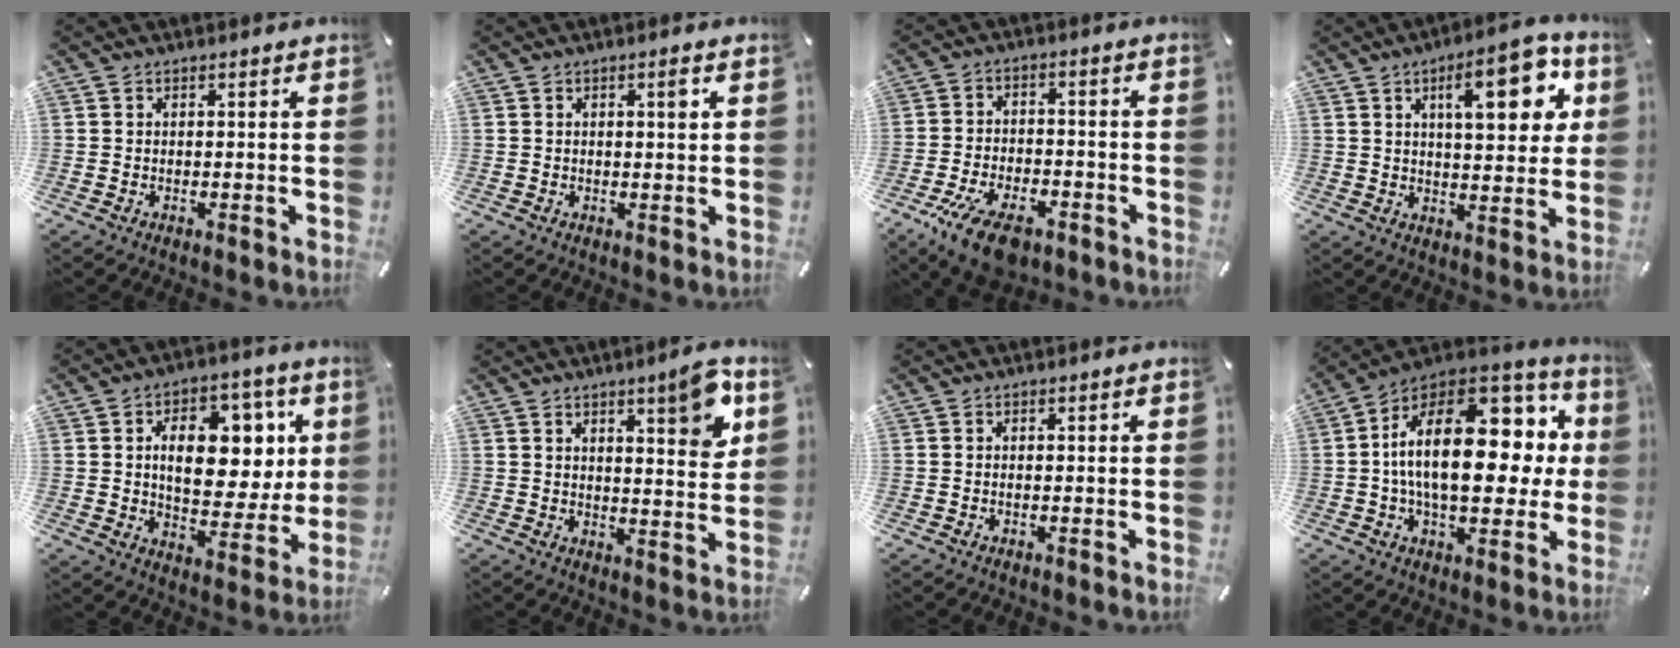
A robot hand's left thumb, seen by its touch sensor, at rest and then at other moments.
{"total": 2.2, "force": [0.7, 0.4, 2.0], "torque": [-0.034, 0.000, 0.008]}
{"total": 10.6, "force": [-6.4, 5.2, 6.6], "torque": [-0.129, 0.032, -0.115]}
{"total": 14.9, "force": [6.2, 5.9, 12.2], "torque": [-0.168, -0.017, 0.095]}
{"total": 15.3, "force": [3.9, 10.3, 10.7], "torque": [-0.145, -0.009, 0.068]}
{"total": 9.0, "force": [5.7, 2.1, 6.6], "torque": [-0.082, -0.036, 0.090]}
{"total": 0.6, "force": [-0.2, 0.2, 0.5], "torque": [-0.011, -0.003, -0.004]}
{"total": 26.4, "force": [3.8, 14.0, 22.0], "torque": [-0.381, -0.019, 0.064]}